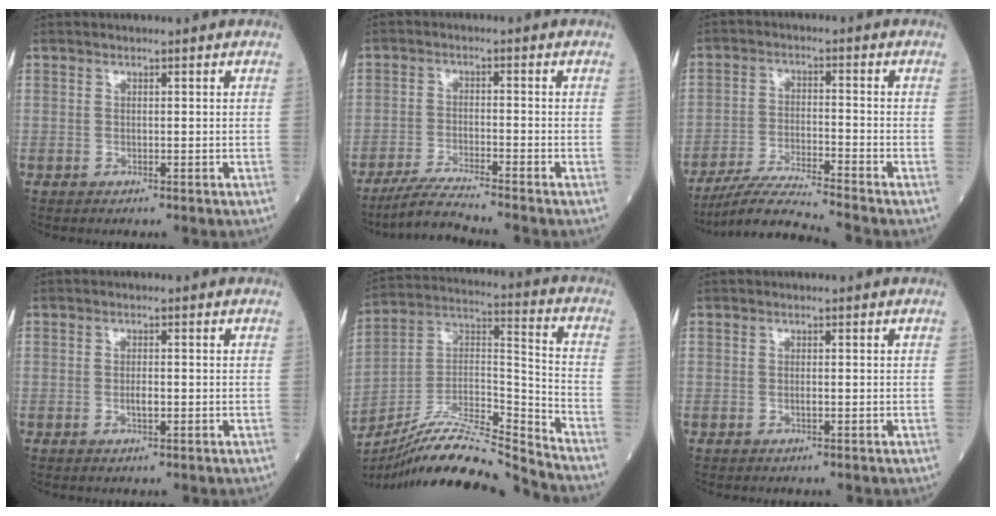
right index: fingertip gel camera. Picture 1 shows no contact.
{"total": 5.8, "force": [-5.2, -1.5, 2.1], "torque": [-0.043, -0.025, -0.101]}
{"total": 8.2, "force": [-7.6, -2.1, 2.3], "torque": [-0.041, -0.020, -0.145]}
{"total": 1.6, "force": [-0.4, 0.4, 1.5], "torque": [-0.029, 0.000, -0.007]}
{"total": 17.7, "force": [-16.7, -0.7, 6.0], "torque": [-0.110, 0.039, -0.296]}
{"total": 0.6, "force": [-0.2, 0.1, 0.6], "torque": [-0.013, 0.000, -0.003]}